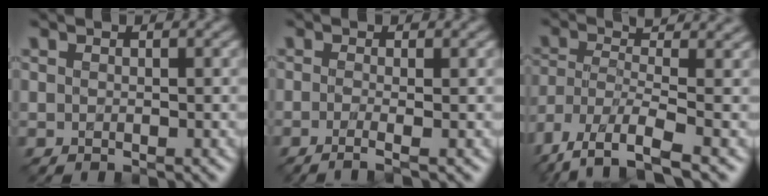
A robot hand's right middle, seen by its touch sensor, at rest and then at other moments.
{"total": 2.5, "force": [-0.7, 0.9, 2.2], "torque": [-0.023, -0.007, -0.024]}
{"total": 7.8, "force": [-4.2, 2.4, 6.2], "torque": [-0.120, -0.006, -0.089]}